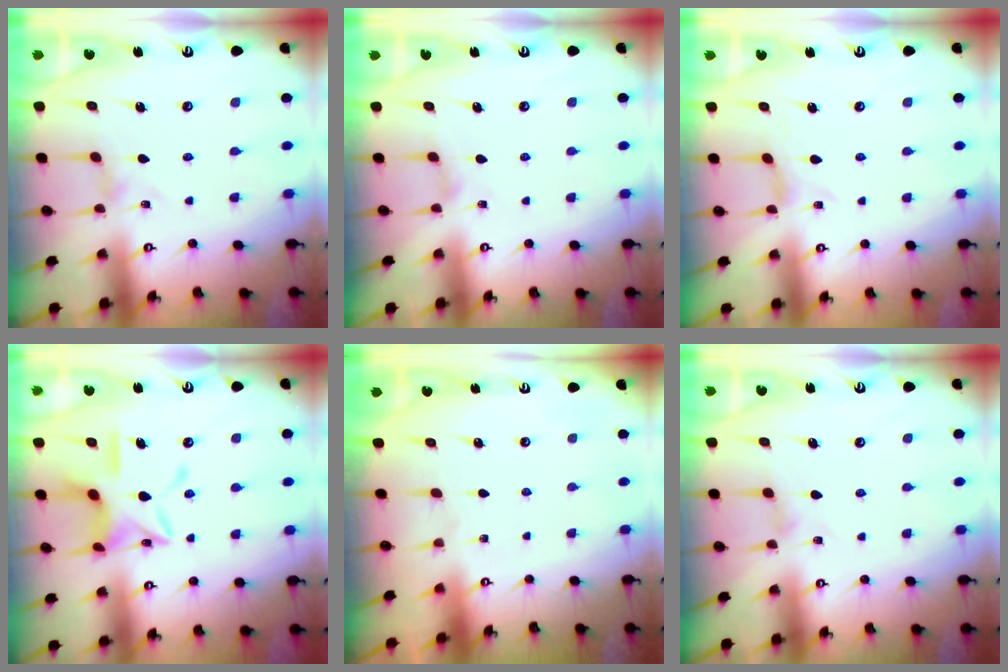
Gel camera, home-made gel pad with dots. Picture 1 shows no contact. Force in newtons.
{"total": 2.9, "press": 2.9, "slide": 0.4}
{"total": 0.0}
{"total": 12.1, "press": 12.1, "slide": 0.8}
{"total": 0.0}
{"total": 0.8, "press": 0.8, "slide": 0.3}